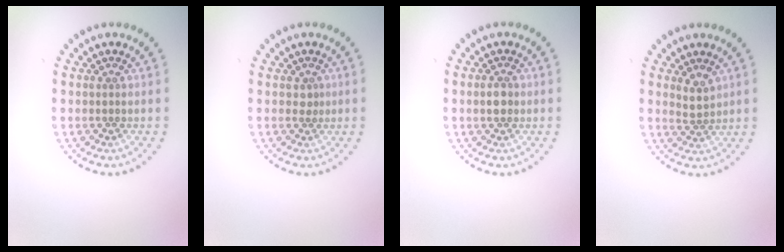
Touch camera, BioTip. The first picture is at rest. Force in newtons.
{"total": 0.9, "press": 0.6, "slide": 0.7}
{"total": 1.5, "press": 1.5, "slide": 0.3}
{"total": 1.6, "press": 1.1, "slide": 1.1}